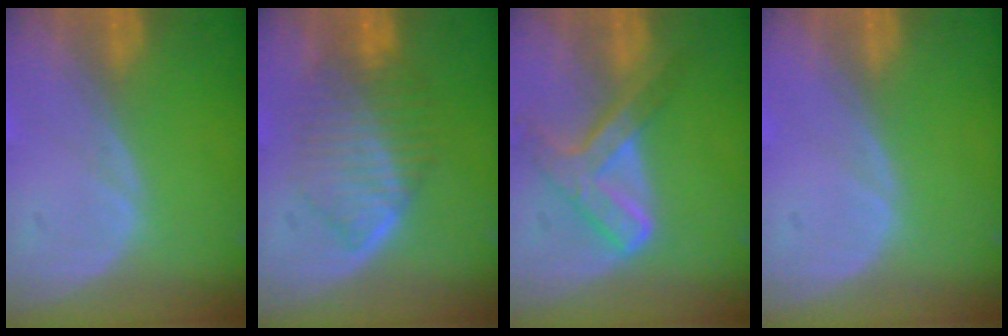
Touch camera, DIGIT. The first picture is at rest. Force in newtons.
{"total": 6.7, "press": 6.7, "slide": 0.7}
{"total": 7.6, "press": 6.3, "slide": 4.3}
{"total": 0.6, "press": 0.2, "slide": 0.5}